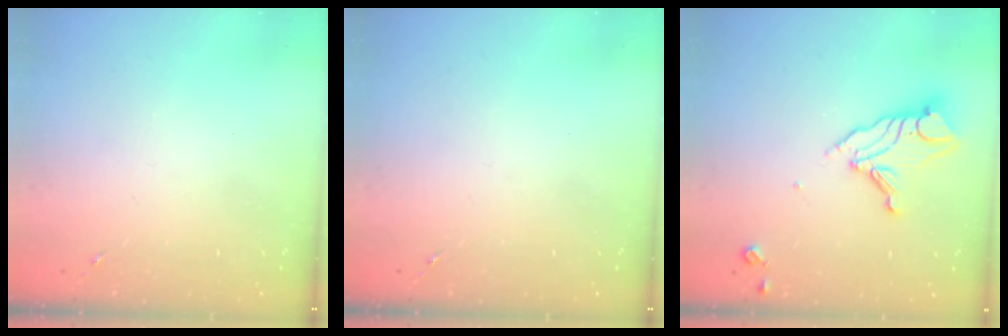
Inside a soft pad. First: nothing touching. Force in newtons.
{"total": 0.0}
{"total": 12.2, "press": 12.1, "slide": 1.2}